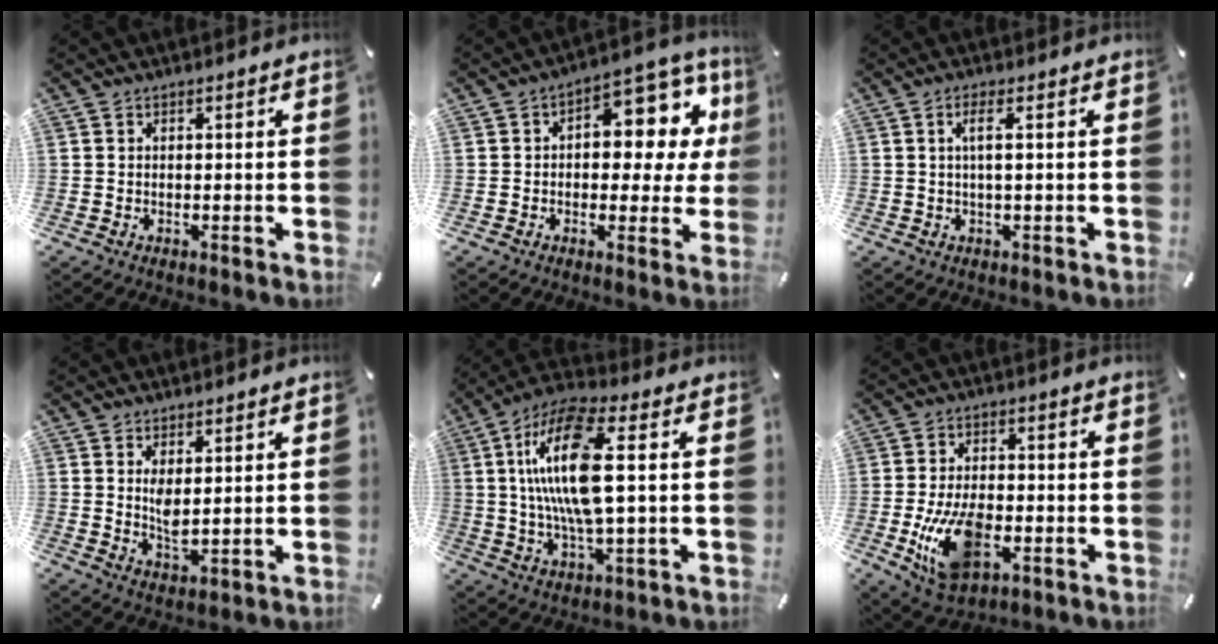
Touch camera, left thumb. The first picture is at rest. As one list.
[{"total": 12.2, "force": [3.4, 7.6, 8.9], "torque": [-0.103, -0.031, 0.056]}, {"total": 3.6, "force": [0.7, 0.3, 3.5], "torque": [-0.069, 0.000, 0.009]}, {"total": 6.0, "force": [1.2, 2.6, 5.3], "torque": [-0.098, -0.012, 0.014]}, {"total": 17.8, "force": [2.6, 6.0, 16.6], "torque": [-0.346, -0.008, 0.036]}, {"total": 13.5, "force": [-3.7, 8.1, 10.1], "torque": [-0.197, -0.002, -0.064]}]